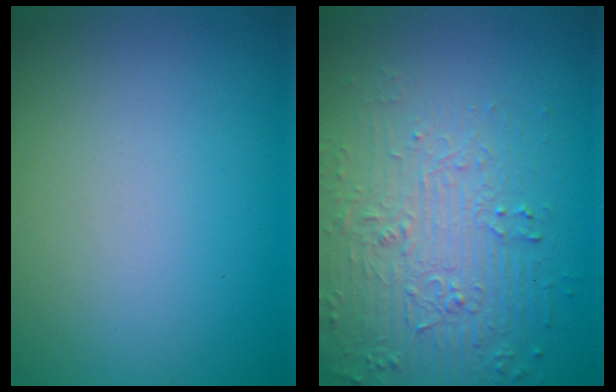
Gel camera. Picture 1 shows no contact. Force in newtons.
{"total": 4.5, "press": 4.3, "slide": 1.3}